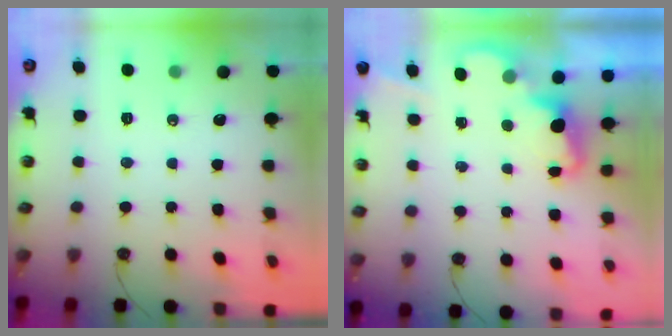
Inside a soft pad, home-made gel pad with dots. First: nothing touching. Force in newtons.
{"total": 2.4, "press": 2.4, "slide": 0.5}